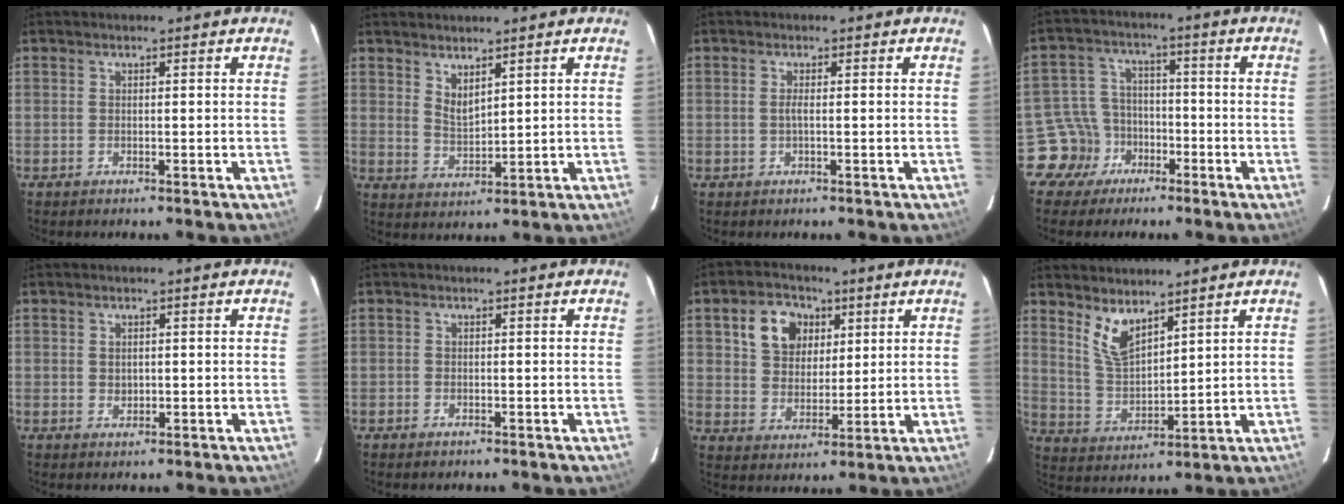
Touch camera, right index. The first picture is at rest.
{"total": 3.9, "force": [3.1, 1.3, 2.1], "torque": [-0.035, -0.007, 0.057]}
{"total": 0.9, "force": [-0.1, -0.2, 0.9], "torque": [-0.016, 0.000, -0.004]}
{"total": 7.6, "force": [-4.6, 6.1, -0.1], "torque": [-0.019, 0.027, -0.082]}
{"total": 1.3, "force": [0.1, 1.2, 0.4], "torque": [-0.002, 0.001, 0.003]}
{"total": 1.0, "force": [-0.7, 0.7, 0.3], "torque": [-0.008, -0.002, -0.013]}
{"total": 9.7, "force": [4.0, 7.4, 4.7], "torque": [-0.098, 0.026, 0.077]}
{"total": 7.1, "force": [5.1, 2.6, 4.2], "torque": [-0.079, -0.007, 0.110]}